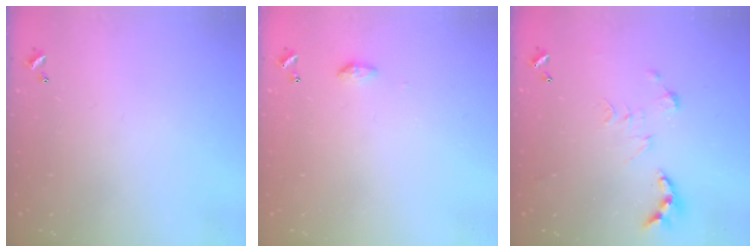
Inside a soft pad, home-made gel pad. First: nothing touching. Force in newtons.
{"total": 4.1, "press": 4.1, "slide": 0.6}
{"total": 0.0}